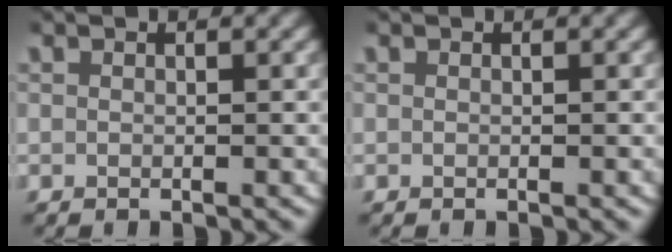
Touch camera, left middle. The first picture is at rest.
{"total": 0.0}